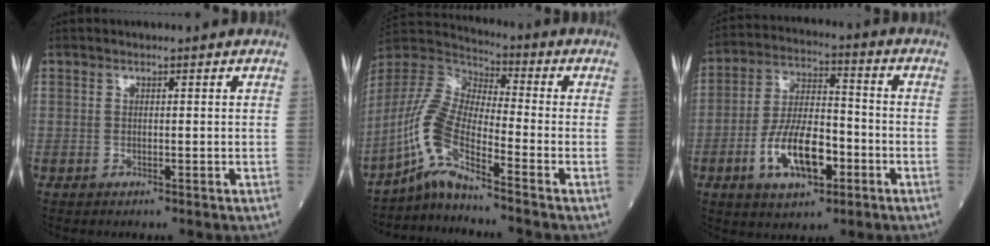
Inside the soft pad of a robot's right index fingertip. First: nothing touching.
{"total": 8.8, "force": [-6.0, 0.8, 6.3], "torque": [-0.157, 0.001, -0.127]}
{"total": 11.8, "force": [-4.4, 4.7, 9.9], "torque": [-0.199, 0.007, -0.073]}